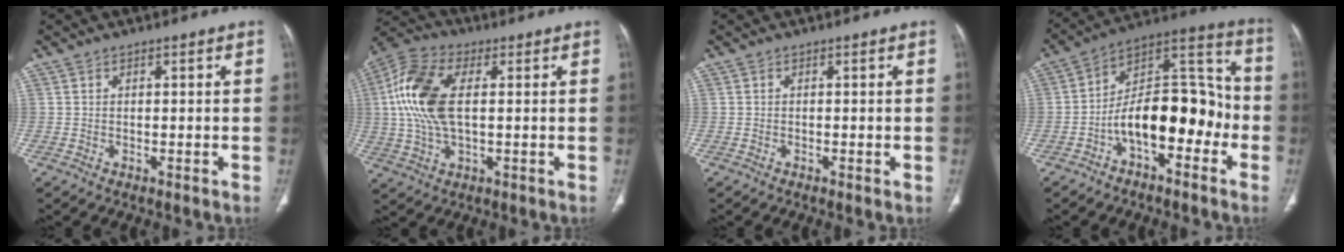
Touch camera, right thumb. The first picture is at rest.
{"total": 14.3, "force": [1.9, 7.5, 12.1], "torque": [-0.273, 0.014, 0.034]}
{"total": 0.7, "force": [-0.2, 0.2, 0.6], "torque": [-0.011, -0.002, -0.003]}
{"total": 17.2, "force": [-5.5, 8.9, 13.6], "torque": [-0.185, 0.082, -0.093]}